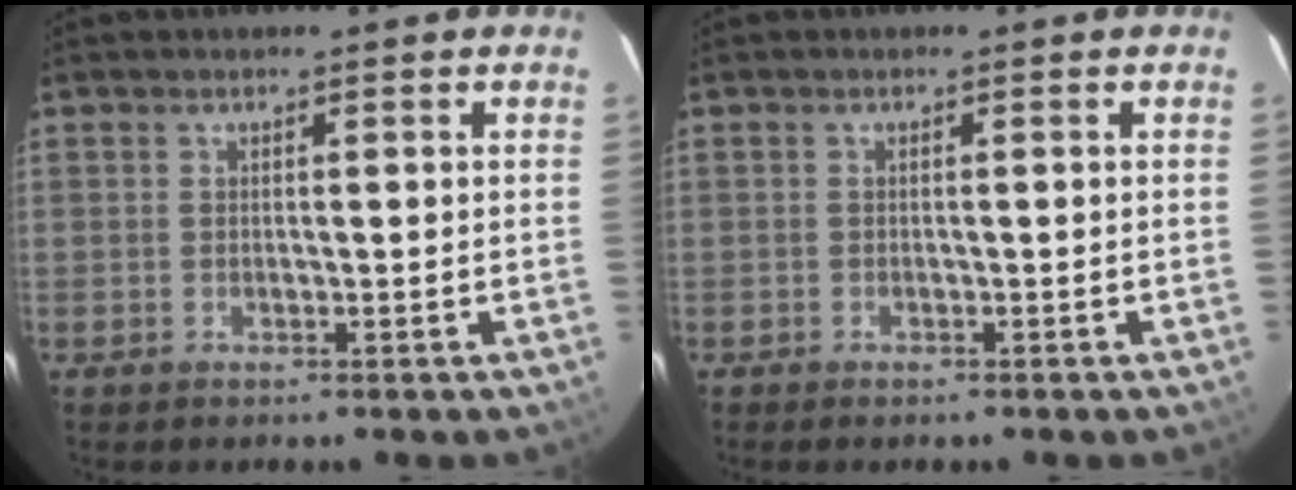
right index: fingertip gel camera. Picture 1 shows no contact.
{"total": 1.0, "force": [-0.8, 0.4, 0.4], "torque": [-0.010, -0.002, -0.014]}